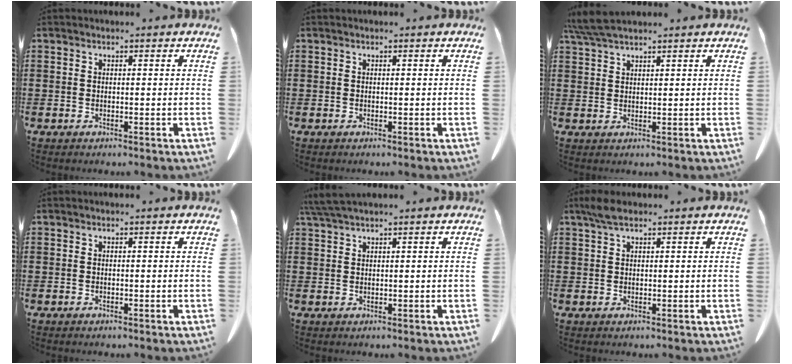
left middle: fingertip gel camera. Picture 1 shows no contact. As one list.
[{"total": 0.0}, {"total": 4.5, "force": [3.7, 0.6, 2.5], "torque": [-0.058, -0.004, 0.070]}, {"total": 0.0}, {"total": 2.7, "force": [2.2, 0.0, 1.6], "torque": [-0.036, -0.002, 0.044]}, {"total": 2.7, "force": [1.8, 1.0, 1.7], "torque": [-0.040, 0.004, 0.033]}]